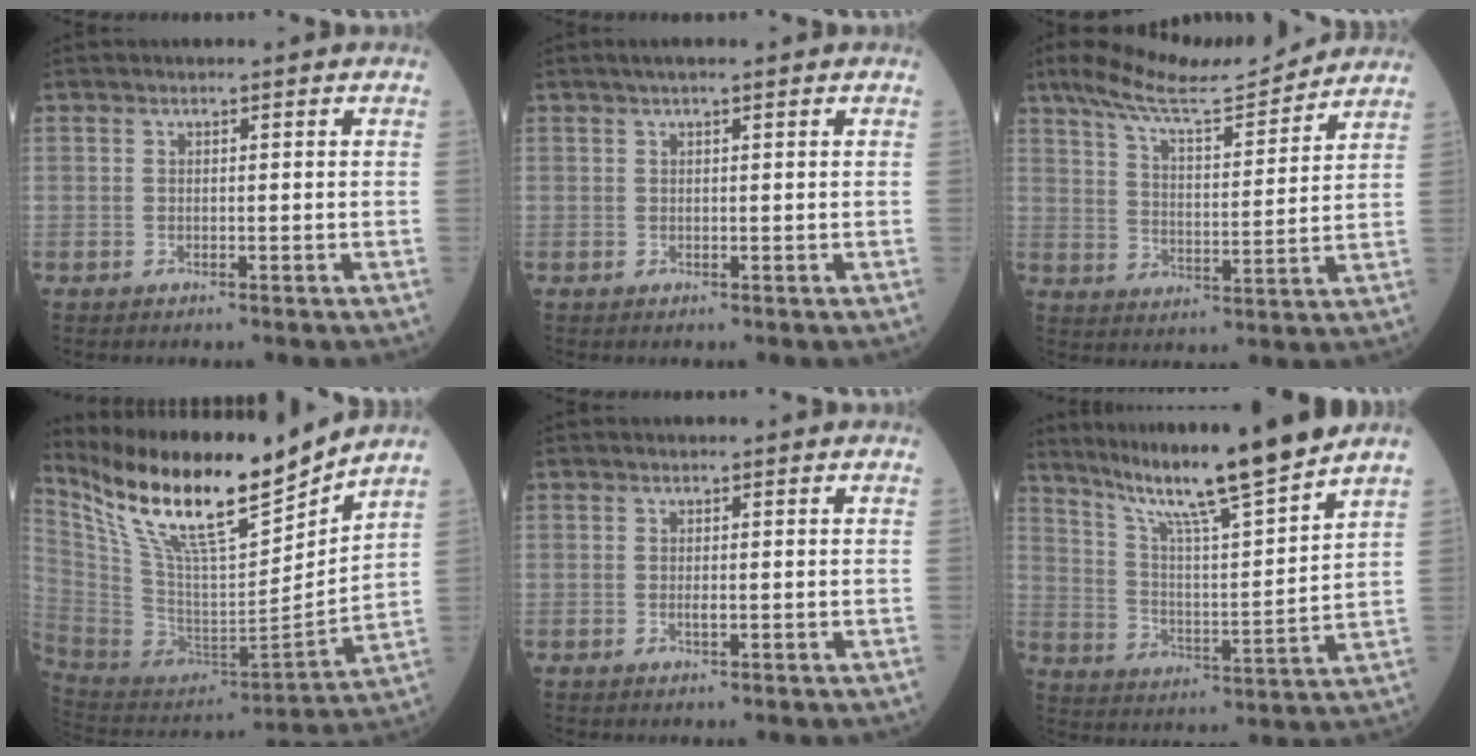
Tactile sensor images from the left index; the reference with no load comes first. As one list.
[{"total": 2.4, "force": [1.8, 0.2, 1.6], "torque": [-0.026, 0.018, 0.027]}, {"total": 13.2, "force": [12.2, 0.8, 5.0], "torque": [-0.092, 0.011, 0.196]}, {"total": 20.3, "force": [16.1, 2.7, 12.1], "torque": [-0.218, -0.011, 0.300]}, {"total": 0.6, "force": [0.0, 0.1, 0.6], "torque": [-0.014, -0.002, 0.000]}, {"total": 15.8, "force": [13.3, -1.5, 8.5], "torque": [-0.144, -0.013, 0.222]}]